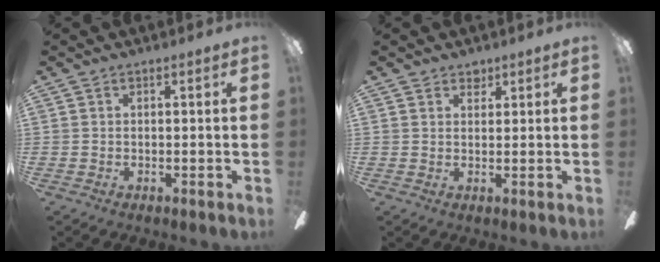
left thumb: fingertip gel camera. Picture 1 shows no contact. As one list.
[{"total": 2.4, "force": [1.9, 1.4, 0.3], "torque": [0.008, -0.007, 0.032]}]